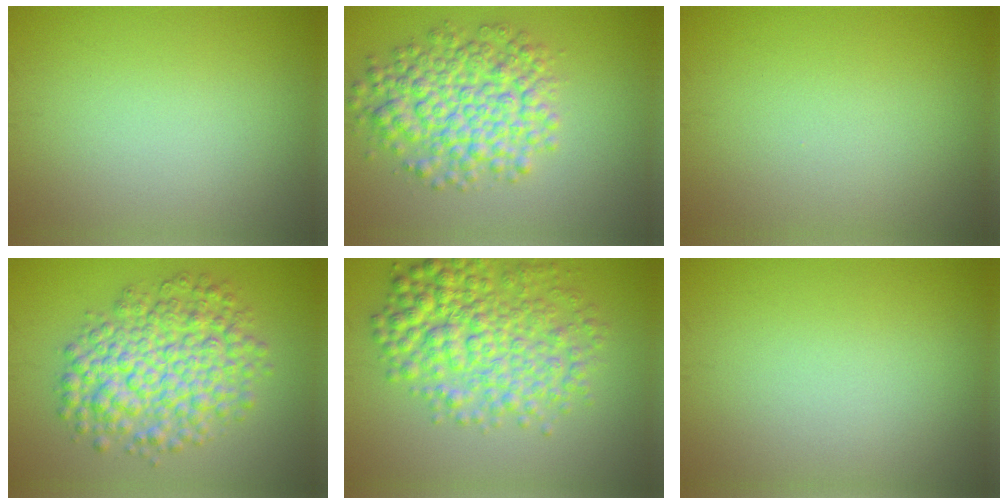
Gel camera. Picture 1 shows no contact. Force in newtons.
{"total": 6.8, "press": 6.8, "slide": 0.2}
{"total": 0.0}
{"total": 7.8, "press": 7.8, "slide": 0.2}
{"total": 7.2, "press": 7.2, "slide": 0.0}
{"total": 0.0}